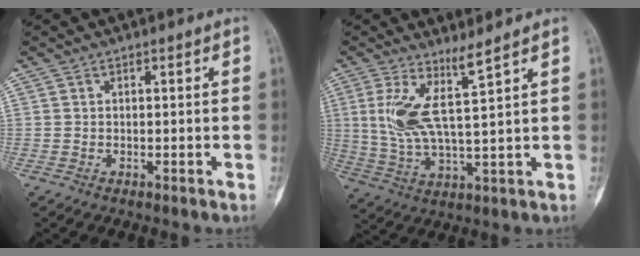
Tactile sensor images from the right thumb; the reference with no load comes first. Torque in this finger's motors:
{"motor_torque": [0.70, 1.53, 0.27, 0.32, 0.16]}